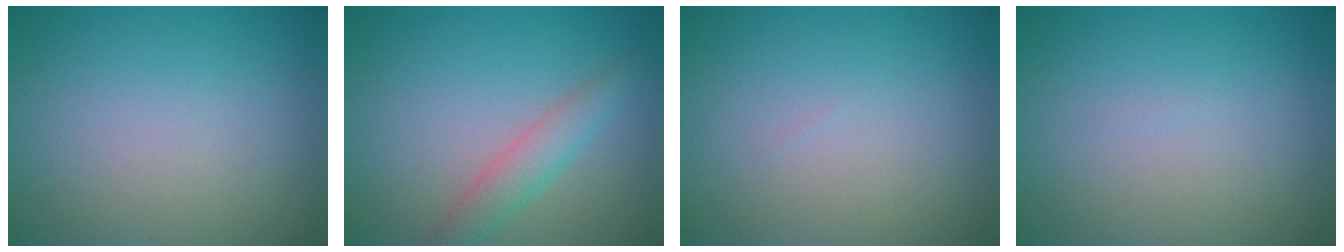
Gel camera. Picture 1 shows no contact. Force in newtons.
{"total": 2.7, "press": 2.7, "slide": 0.1}
{"total": 0.0}
{"total": 0.0}